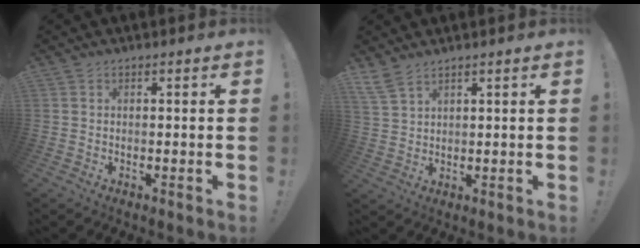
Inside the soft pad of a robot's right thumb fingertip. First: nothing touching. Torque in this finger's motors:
{"motor_torque": [1.00, 1.70, 1.06, 0.94, 0.20]}